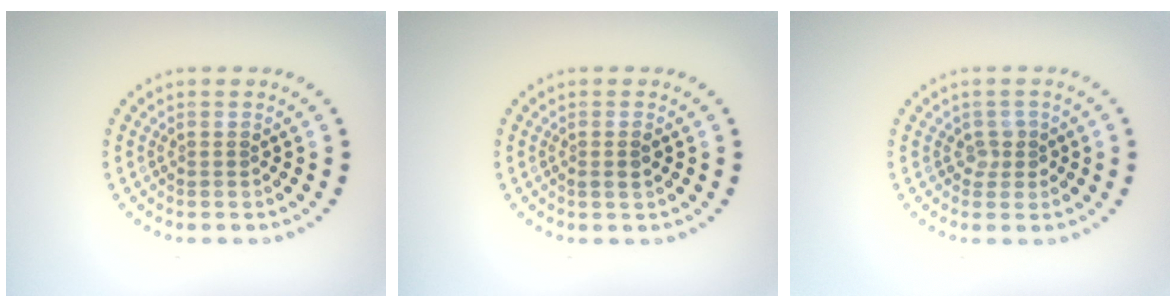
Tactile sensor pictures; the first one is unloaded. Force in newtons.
{"total": 1.1, "press": 1.0, "slide": 0.5}
{"total": 1.3, "press": 1.1, "slide": 0.7}